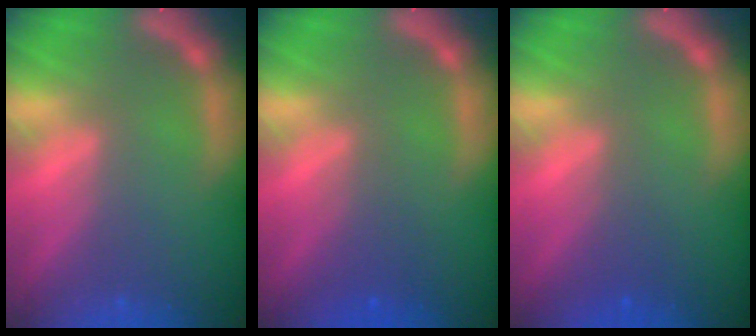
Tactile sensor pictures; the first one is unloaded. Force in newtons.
{"total": 1.9}
{"total": 1.5}